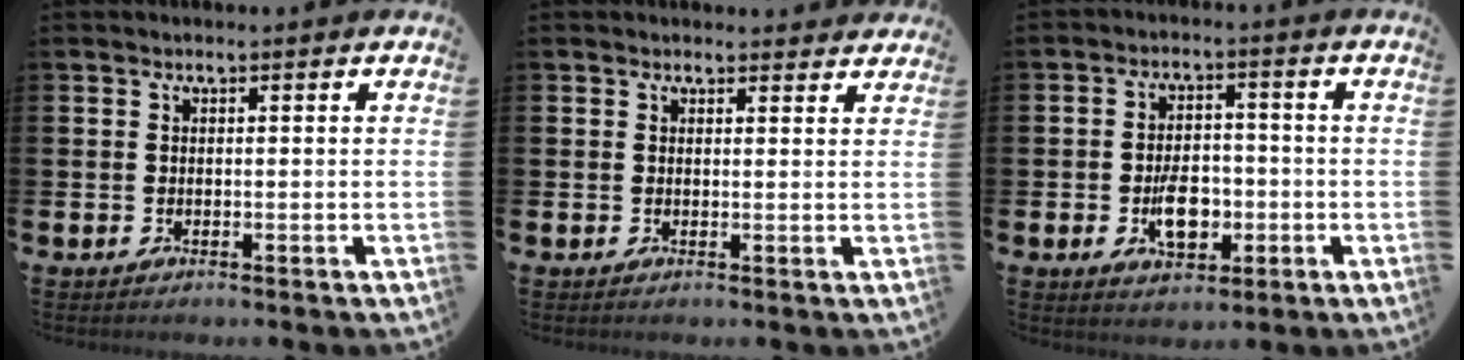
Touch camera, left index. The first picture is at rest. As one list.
[{"total": 1.5, "force": [1.4, 0.4, 0.0], "torque": [0.005, -0.003, 0.024]}, {"total": 6.0, "force": [-1.5, 3.6, 4.5], "torque": [-0.070, 0.009, -0.026]}]